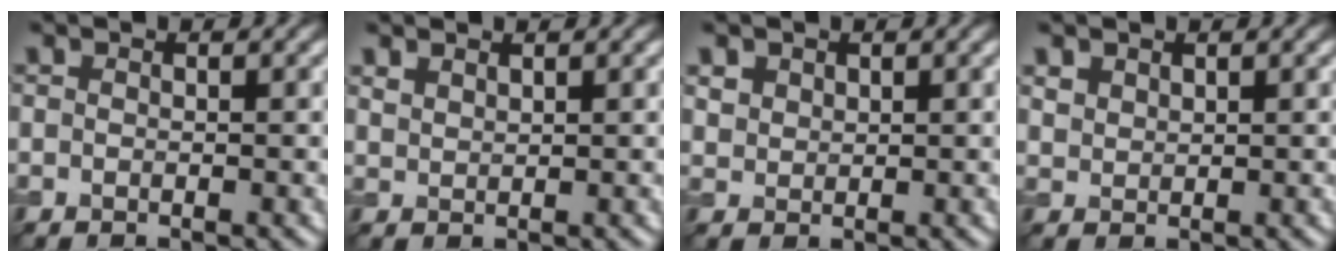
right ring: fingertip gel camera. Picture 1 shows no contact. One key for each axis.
{"total": 1.2, "fx": 1.1, "fy": 0.4, "fz": 0.3, "tx": -0.011, "ty": -0.002, "tz": 0.026}
{"total": 1.6, "fx": 1.0, "fy": 1.2, "fz": 0.4, "tx": -0.013, "ty": -0.007, "tz": 0.027}
{"total": 1.3, "fx": 1.0, "fy": 0.8, "fz": 0.3, "tx": -0.008, "ty": -0.001, "tz": 0.024}